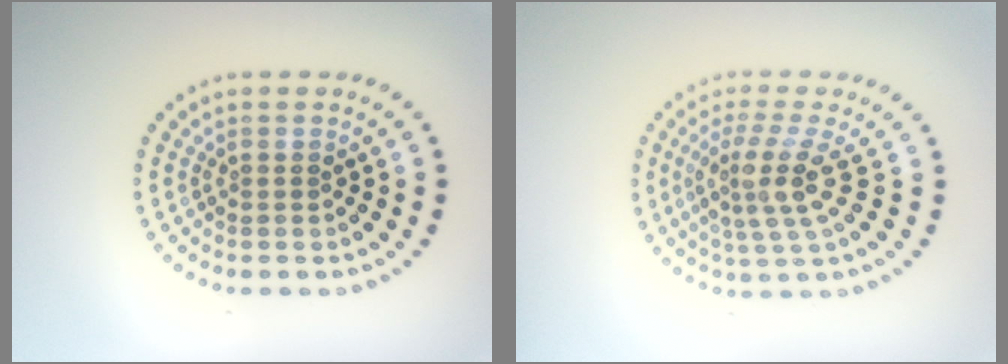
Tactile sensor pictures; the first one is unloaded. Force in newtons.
{"total": 4.0, "press": 2.9, "slide": 2.8}